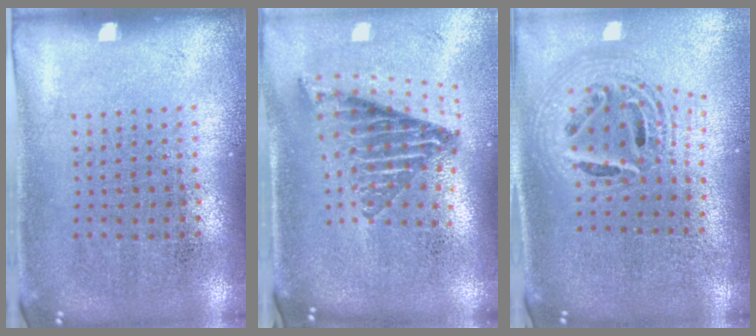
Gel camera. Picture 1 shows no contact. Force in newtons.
{"total": 2.1, "press": 1.5, "slide": 1.6}
{"total": 2.4, "press": 1.8, "slide": 1.6}